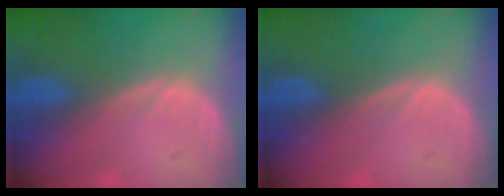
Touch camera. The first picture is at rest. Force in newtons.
{"total": 0.0}